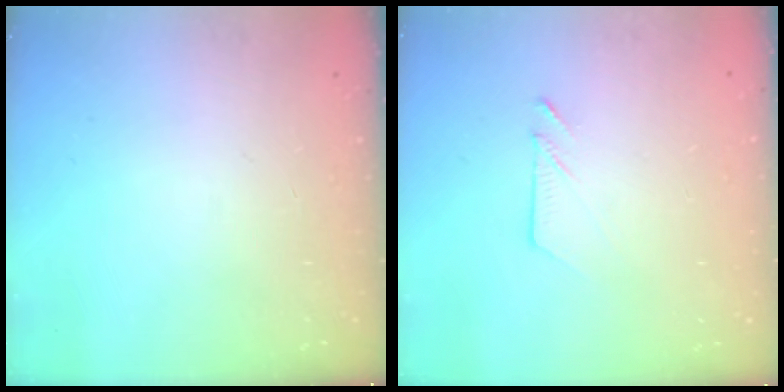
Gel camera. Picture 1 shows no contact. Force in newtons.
{"total": 2.5, "press": 2.5, "slide": 0.4}